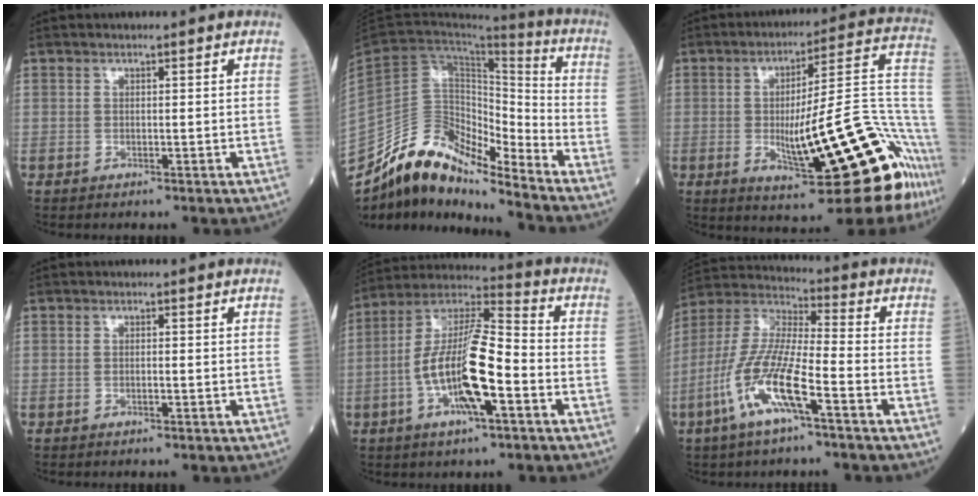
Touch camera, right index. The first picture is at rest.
{"total": 12.9, "force": [-11.6, 3.4, 4.5], "torque": [-0.079, 0.066, -0.210]}
{"total": 22.8, "force": [-8.5, 1.7, 21.1], "torque": [-0.211, 0.004, -0.117]}
{"total": 0.5, "force": [-0.3, 0.0, 0.4], "torque": [-0.013, 0.000, -0.005]}
{"total": 14.4, "force": [-3.9, 2.9, 13.5], "torque": [-0.265, 0.008, -0.074]}
{"total": 13.2, "force": [-5.9, 1.8, 11.7], "torque": [-0.258, -0.006, -0.118]}